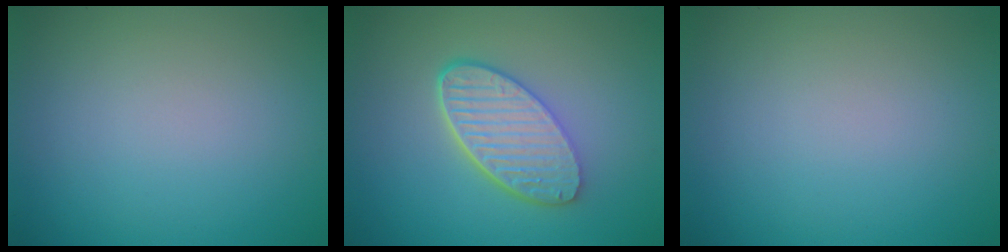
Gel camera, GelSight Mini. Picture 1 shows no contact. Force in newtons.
{"total": 5.7, "press": 4.4, "slide": 3.6}
{"total": 0.0}